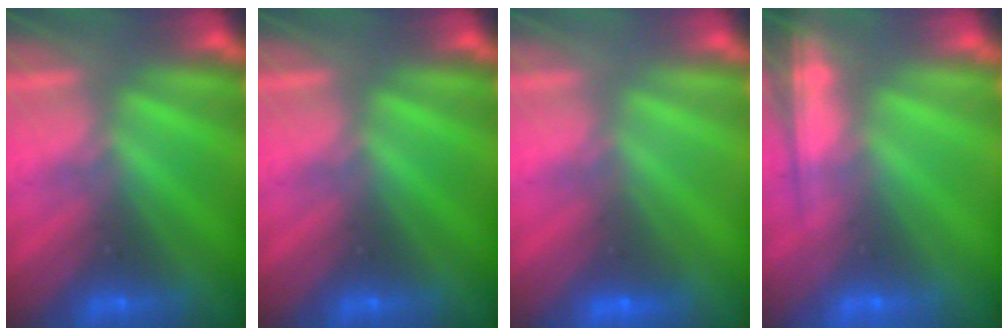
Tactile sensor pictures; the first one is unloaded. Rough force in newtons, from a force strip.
{"total": 0.0}
{"total": 2.0}
{"total": 7.2}